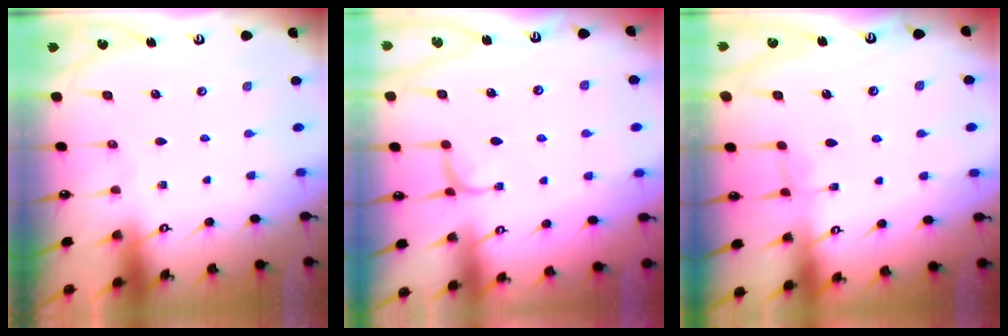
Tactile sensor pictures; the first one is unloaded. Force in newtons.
{"total": 1.2, "press": 1.0, "slide": 0.6}
{"total": 0.8, "press": 0.6, "slide": 0.6}